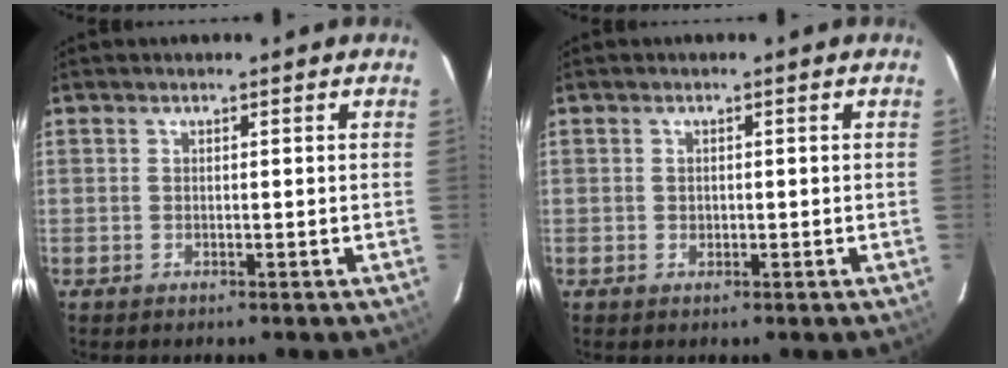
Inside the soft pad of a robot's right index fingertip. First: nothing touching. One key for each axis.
{"total": 0.8, "fx": 0.0, "fy": 0.8, "fz": 0.2, "tx": 0.000, "ty": 0.001, "tz": 0.000}